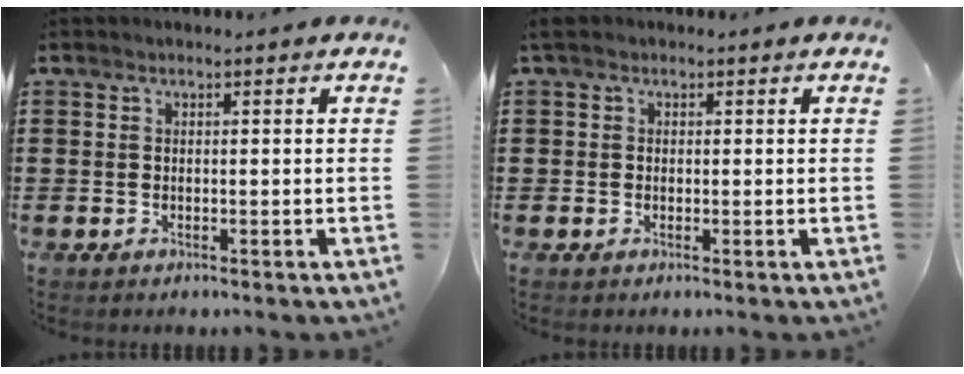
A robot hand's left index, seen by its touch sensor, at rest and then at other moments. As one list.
[{"total": 1.7, "force": [0.5, 1.4, 0.7], "torque": [-0.017, 0.009, 0.009]}]